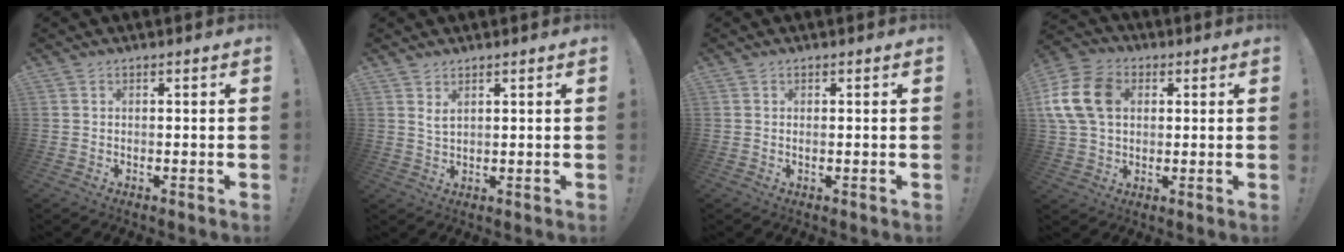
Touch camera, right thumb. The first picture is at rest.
{"total": 2.7, "force": [1.6, 0.9, 2.0], "torque": [-0.029, -0.008, 0.027]}
{"total": 0.7, "force": [0.2, 0.0, 0.6], "torque": [-0.010, -0.001, 0.001]}
{"total": 15.6, "force": [3.2, 11.6, 10.0], "torque": [-0.191, 0.005, 0.067]}